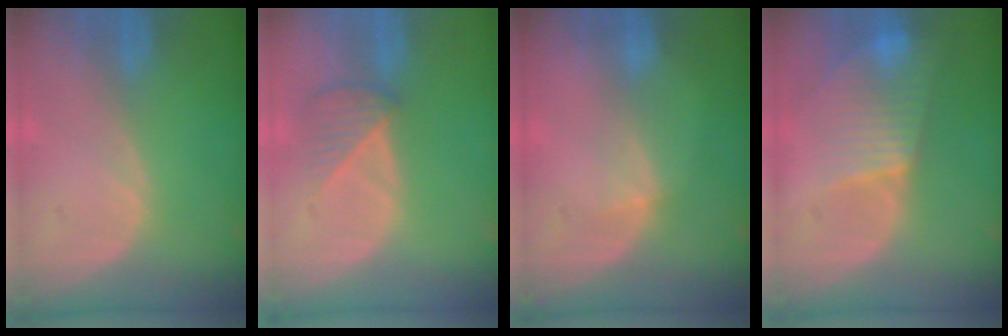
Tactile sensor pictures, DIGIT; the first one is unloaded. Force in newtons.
{"total": 3.5, "press": 3.4, "slide": 0.9}
{"total": 2.4, "press": 2.1, "slide": 1.2}
{"total": 7.8, "press": 7.1, "slide": 3.2}